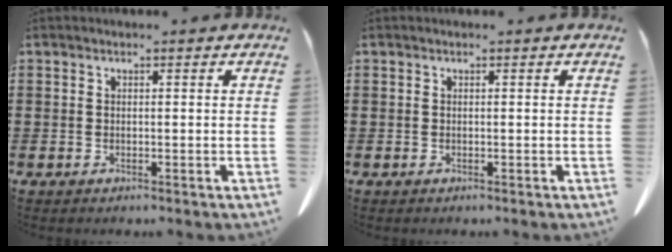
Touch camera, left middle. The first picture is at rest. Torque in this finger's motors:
{"motor_torque": [0.00, 0.00, 0.00, 0.00]}